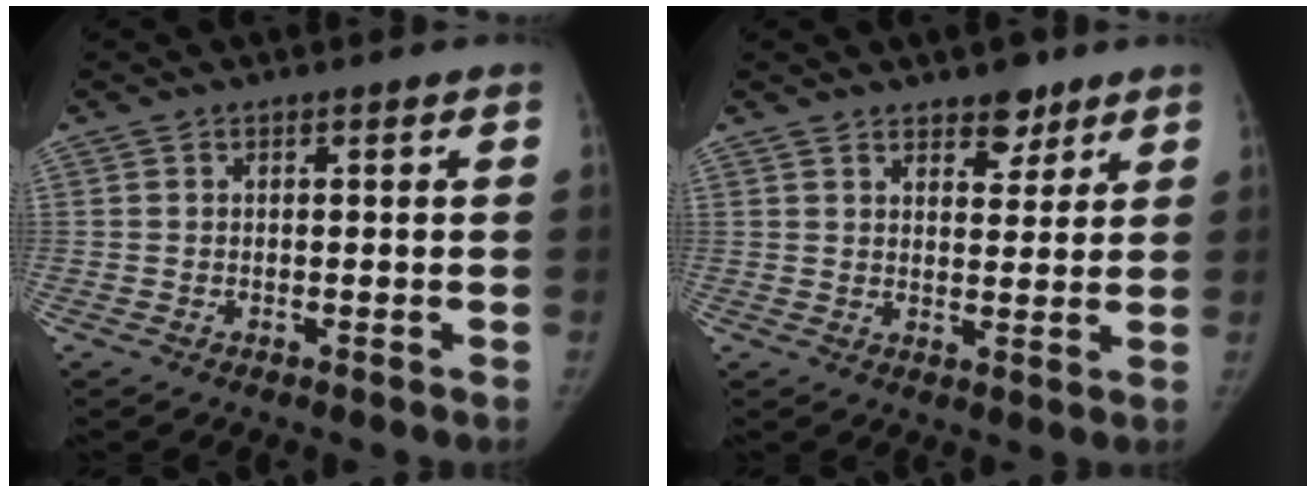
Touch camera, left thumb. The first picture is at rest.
{"total": 5.2, "force": [3.8, 2.6, 2.4], "torque": [-0.010, -0.025, 0.058]}